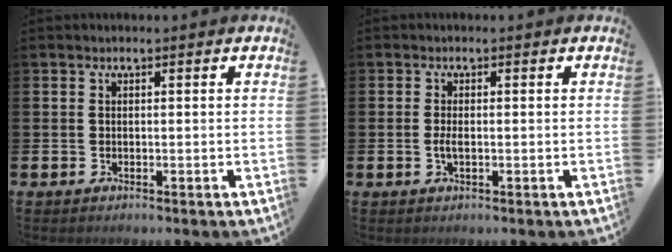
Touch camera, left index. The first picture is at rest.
{"total": 1.6, "force": [-0.3, 0.6, 1.5], "torque": [-0.024, -0.001, -0.006]}